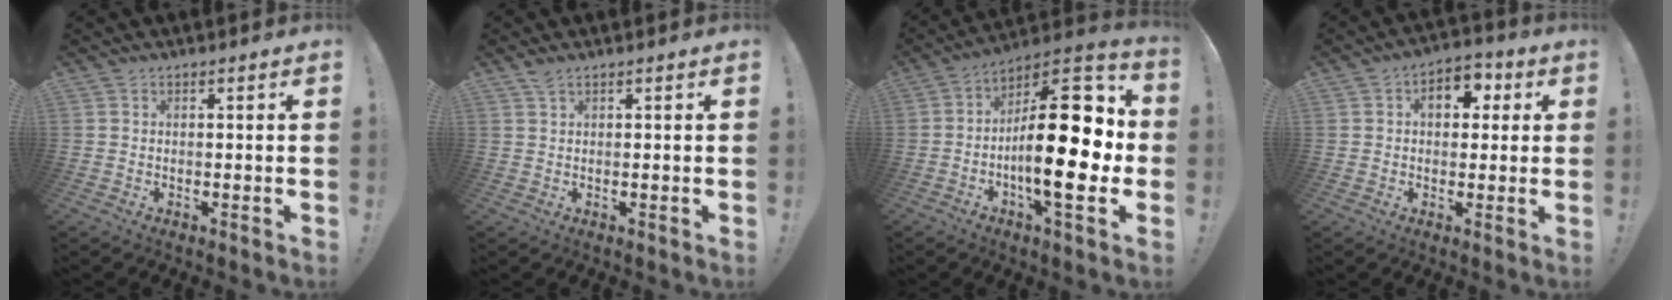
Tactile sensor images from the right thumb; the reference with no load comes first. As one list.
[{"total": 1.8, "force": [1.4, 0.4, 1.2], "torque": [-0.017, -0.002, 0.023]}, {"total": 25.6, "force": [-2.0, 10.0, 23.5], "torque": [-0.370, 0.007, -0.030]}, {"total": 7.8, "force": [1.9, 5.4, 5.2], "torque": [-0.059, 0.003, 0.027]}]